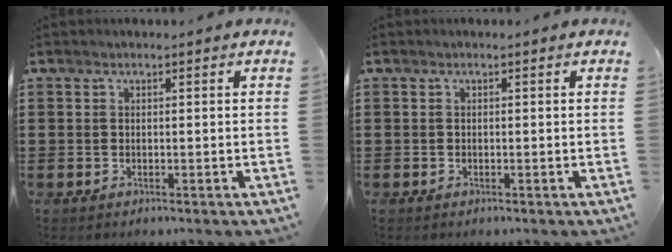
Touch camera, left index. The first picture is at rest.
{"total": 0.0}